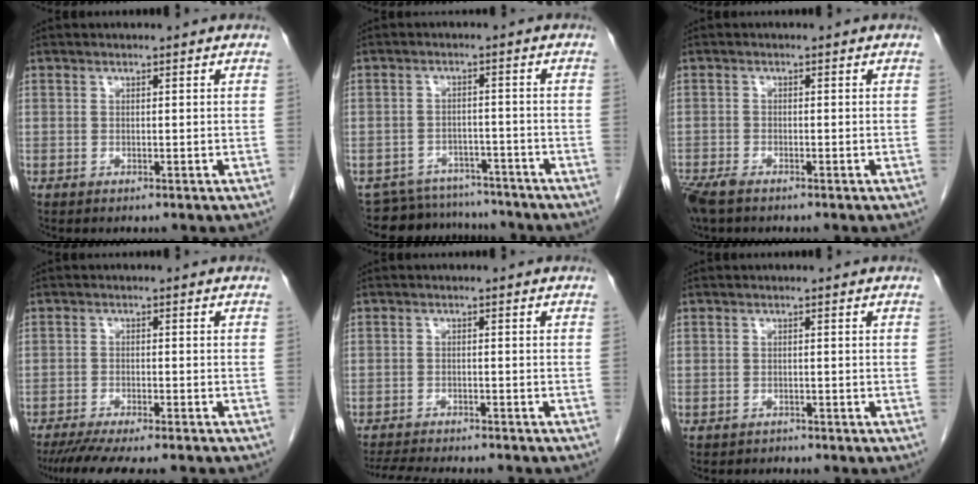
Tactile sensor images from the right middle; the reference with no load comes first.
{"total": 10.5, "force": [-10.0, 3.4, 0.5], "torque": [-0.007, 0.017, -0.131]}
{"total": 4.7, "force": [-3.6, 1.5, 2.5], "torque": [-0.050, -0.012, -0.062]}
{"total": 11.8, "force": [-10.2, 1.1, 5.7], "torque": [-0.077, -0.024, -0.147]}
{"total": 10.9, "force": [-9.9, 1.5, 4.3], "torque": [-0.067, -0.013, -0.138]}
{"total": 1.1, "force": [-0.9, 0.4, -0.2], "torque": [-0.003, 0.000, -0.017]}